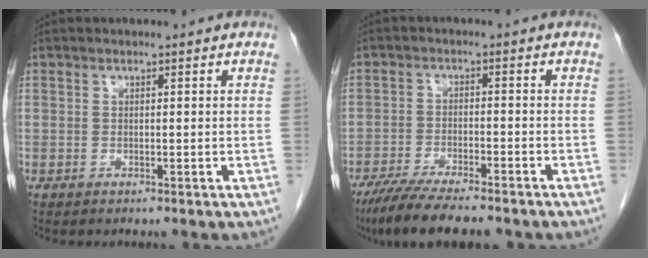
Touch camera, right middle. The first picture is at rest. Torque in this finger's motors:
{"motor_torque": [0.28, -0.24, 0.16, 0.06]}